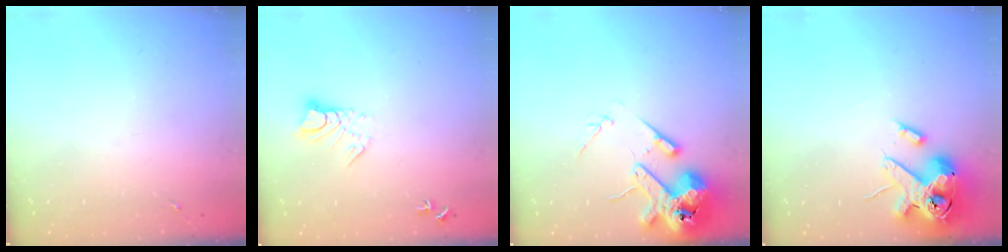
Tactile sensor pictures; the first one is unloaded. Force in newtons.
{"total": 6.6, "press": 6.6, "slide": 0.7}
{"total": 14.6, "press": 14.4, "slide": 2.5}
{"total": 15.9, "press": 15.7, "slide": 2.7}